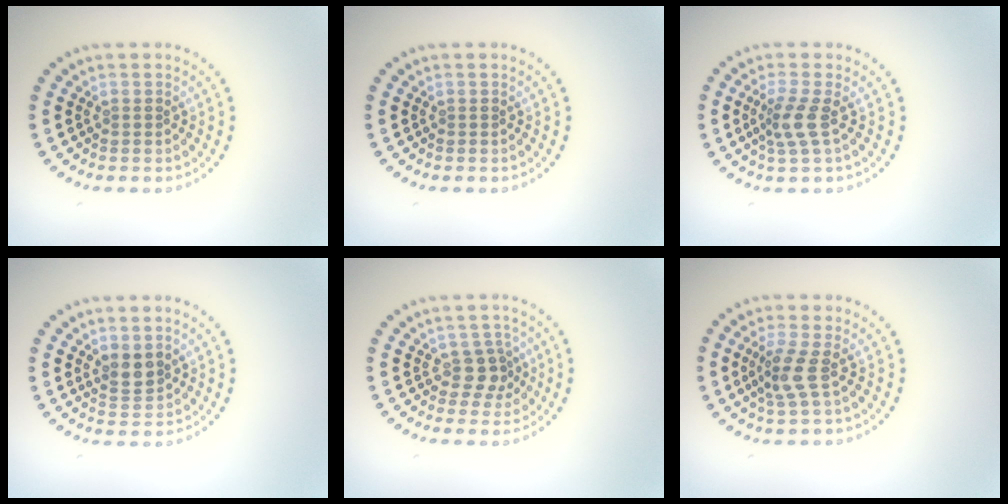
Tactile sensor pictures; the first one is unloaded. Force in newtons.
{"total": 0.0}
{"total": 2.5, "press": 1.9, "slide": 1.6}
{"total": 1.9, "press": 1.7, "slide": 0.9}
{"total": 2.2, "press": 1.9, "slide": 1.2}
{"total": 2.6, "press": 2.1, "slide": 1.6}